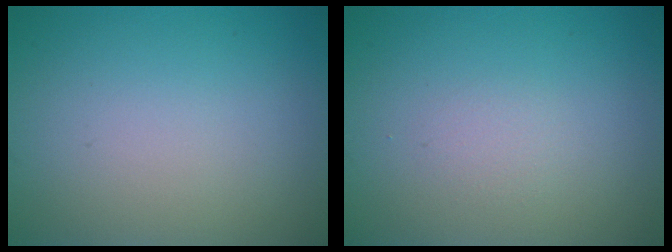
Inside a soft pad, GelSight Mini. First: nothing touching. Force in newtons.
{"total": 0.8, "press": 0.8, "slide": 0.1}